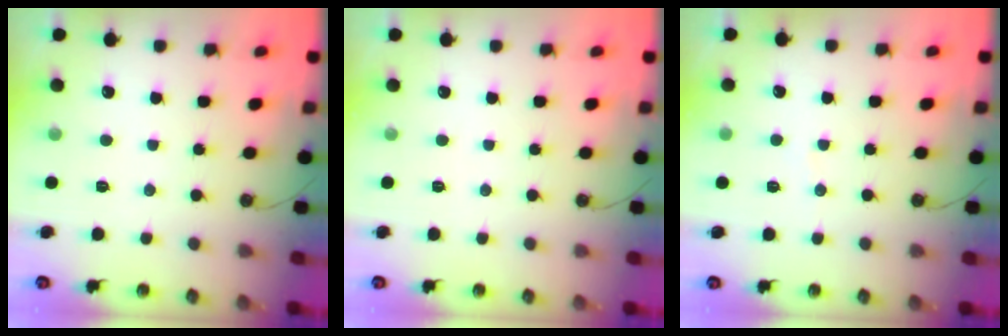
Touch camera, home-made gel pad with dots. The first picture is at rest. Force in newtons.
{"total": 0.0}
{"total": 3.0, "press": 2.9, "slide": 0.3}